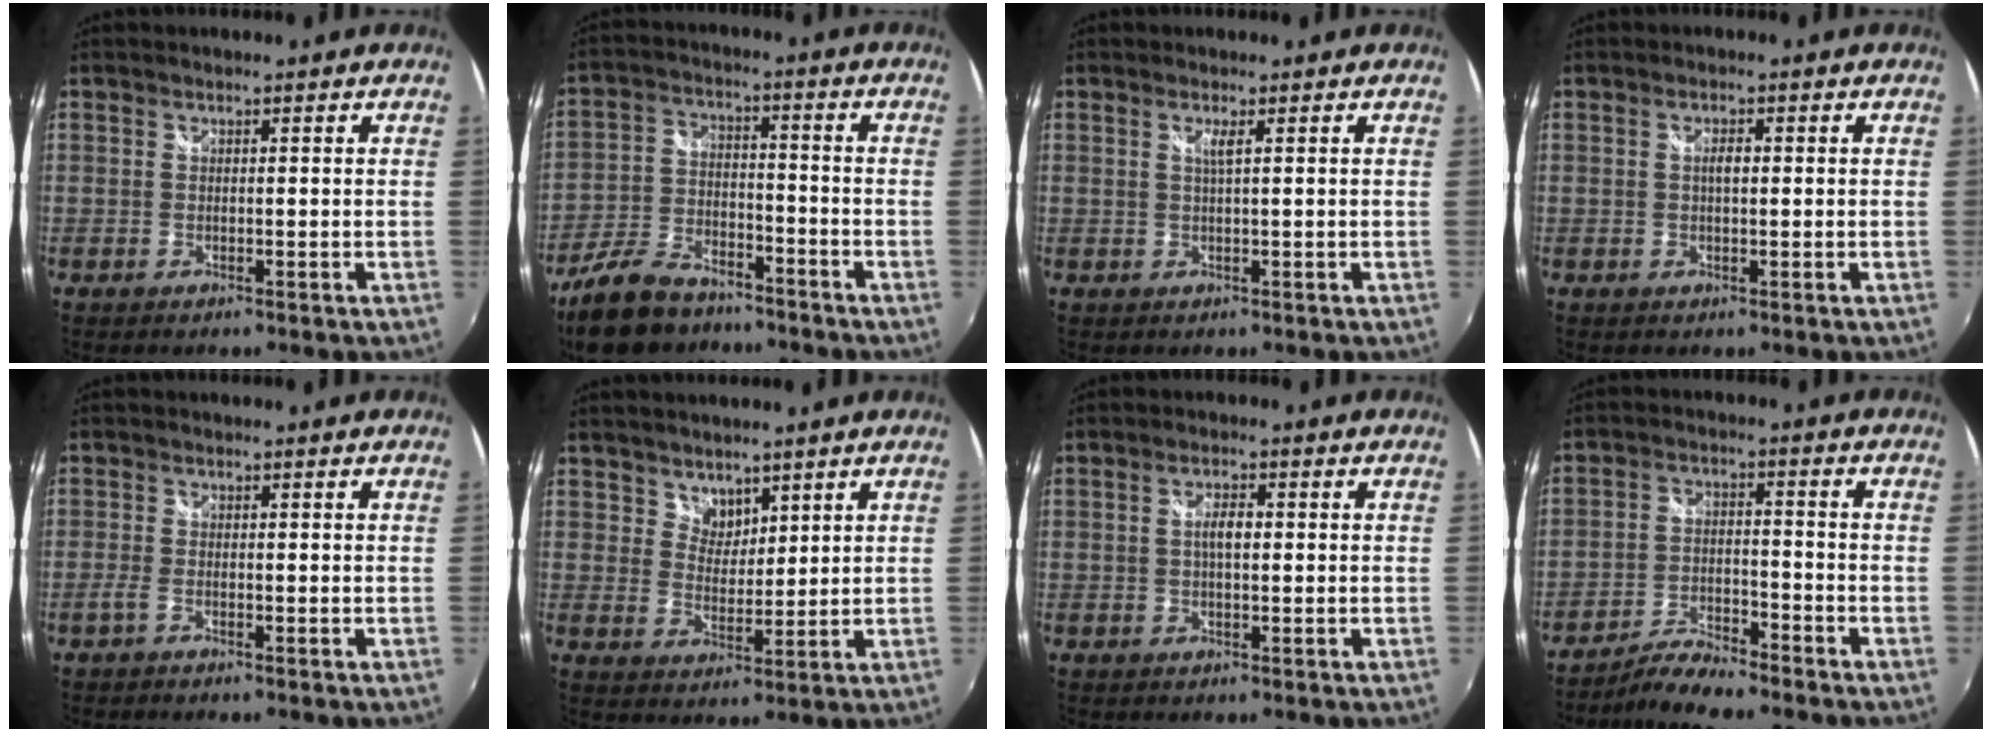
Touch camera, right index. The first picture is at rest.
{"total": 14.1, "force": [-10.7, 6.4, 6.5], "torque": [-0.156, -0.008, -0.192]}
{"total": 1.3, "force": [0.7, -0.5, 0.9], "torque": [-0.017, 0.003, 0.012]}
{"total": 1.7, "force": [0.2, 0.7, 1.6], "torque": [-0.028, 0.003, 0.002]}
{"total": 1.5, "force": [-1.0, 0.4, 1.0], "torque": [-0.025, -0.002, -0.024]}
{"total": 4.1, "force": [3.0, 2.6, 0.7], "torque": [-0.001, 0.005, 0.056]}
{"total": 2.8, "force": [0.1, 1.1, 2.5], "torque": [-0.046, 0.005, 0.000]}
{"total": 6.7, "force": [-6.2, 0.7, 2.3], "torque": [-0.053, 0.004, -0.115]}